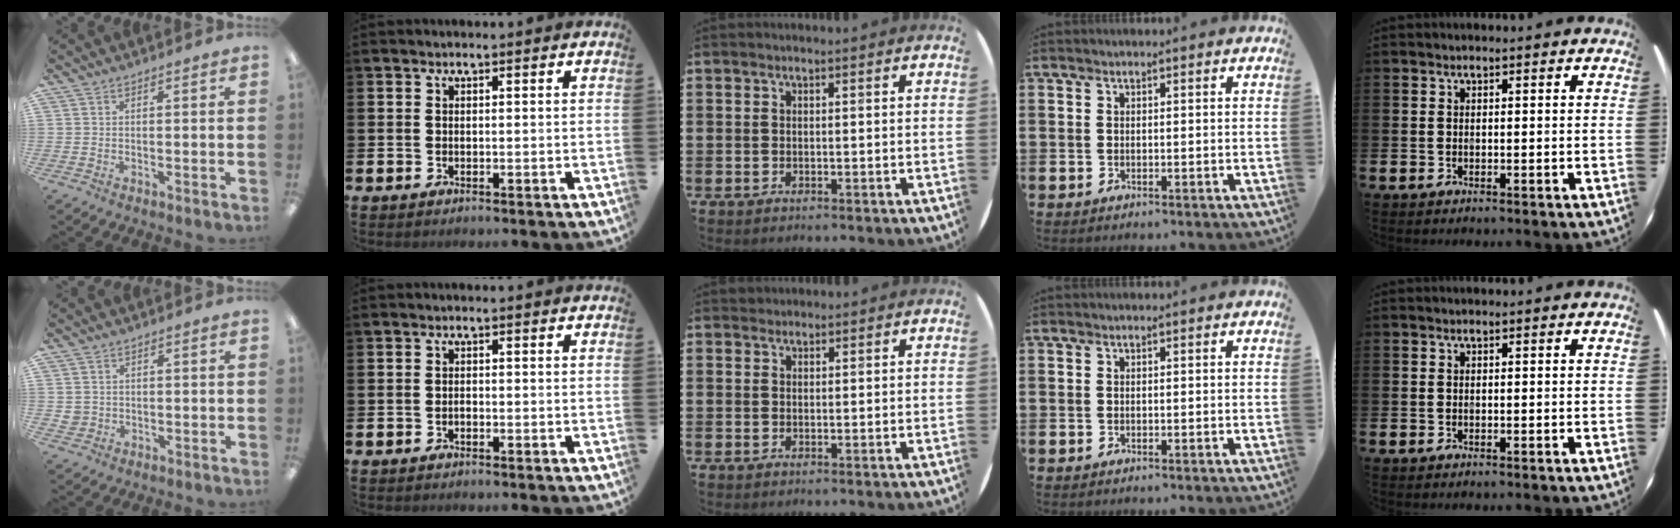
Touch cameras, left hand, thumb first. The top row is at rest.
{"thumb": {"total": 2.2, "force": [0.0, 2.2, 0.1], "torque": [-0.005, 0.003, -0.002]}, "index": {"total": 0.6, "force": [-0.4, 0.3, 0.3], "torque": [-0.010, -0.001, -0.008]}, "middle": {"total": 0.8, "force": [0.7, 0.3, -0.2], "torque": [0.002, 0.004, 0.014]}}